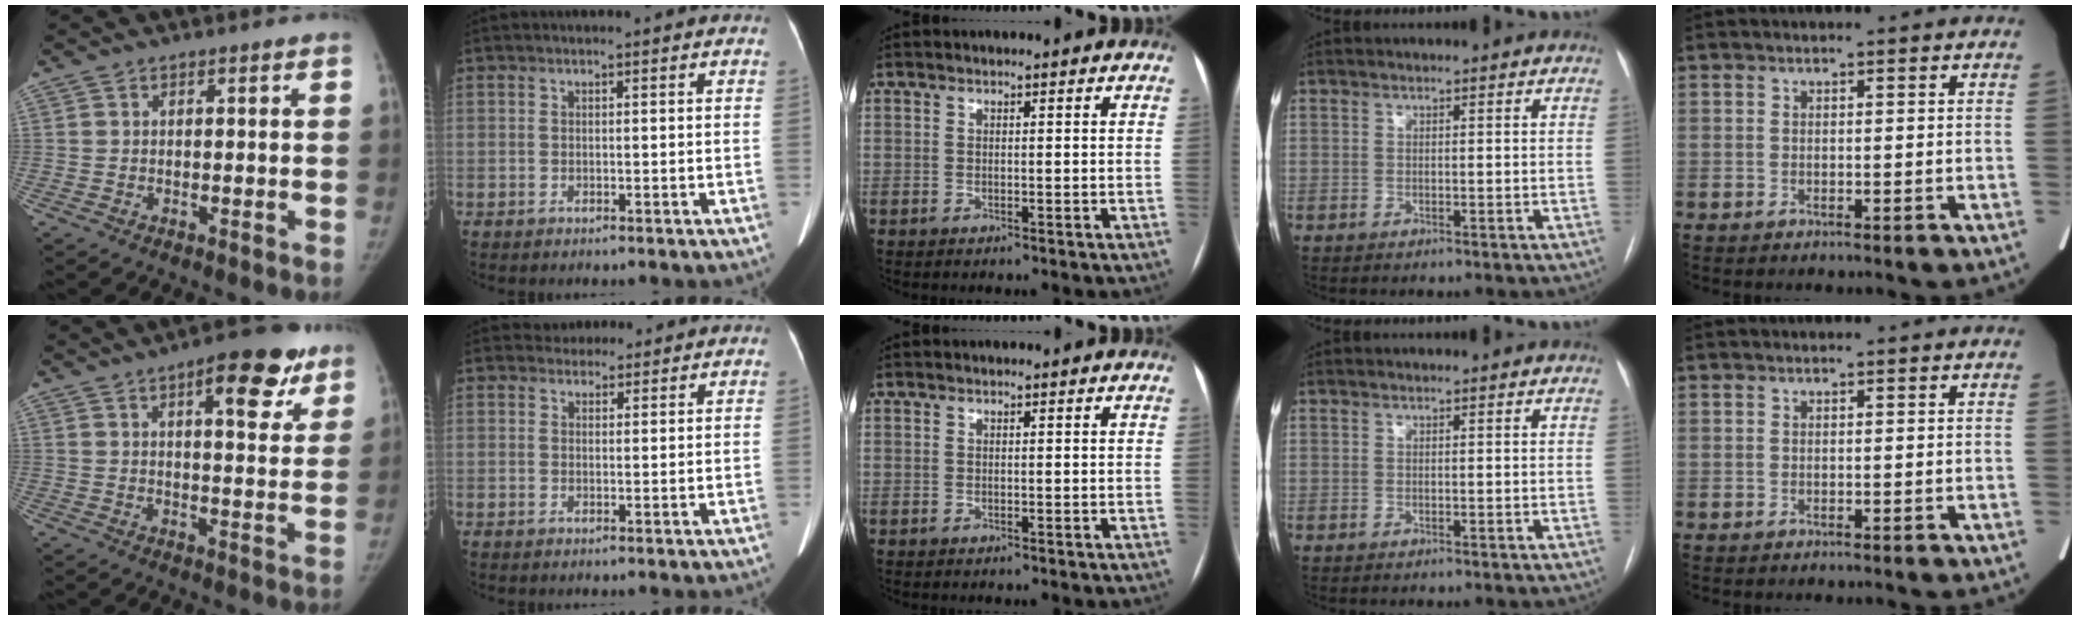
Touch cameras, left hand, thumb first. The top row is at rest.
{"thumb": {"total": 12.9, "force": [7.2, 4.7, 9.7], "torque": [-0.091, -0.025, 0.093]}, "index": {"total": 2.7, "force": [2.3, 1.4, -0.2], "torque": [0.007, 0.011, 0.031]}}